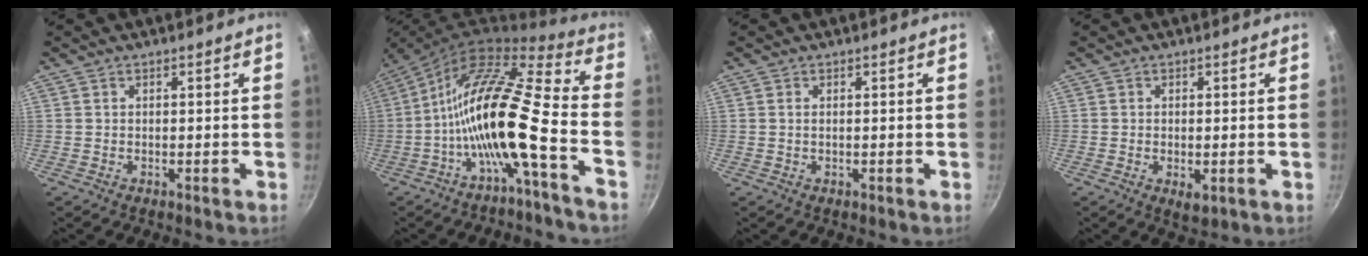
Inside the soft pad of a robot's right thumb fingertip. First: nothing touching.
{"total": 15.2, "force": [-5.6, 1.9, 14.1], "torque": [-0.249, 0.051, -0.119]}
{"total": 0.6, "force": [0.2, 0.2, 0.5], "torque": [-0.010, 0.001, 0.002]}
{"total": 2.9, "force": [-0.6, 1.5, 2.4], "torque": [-0.039, -0.010, -0.007]}